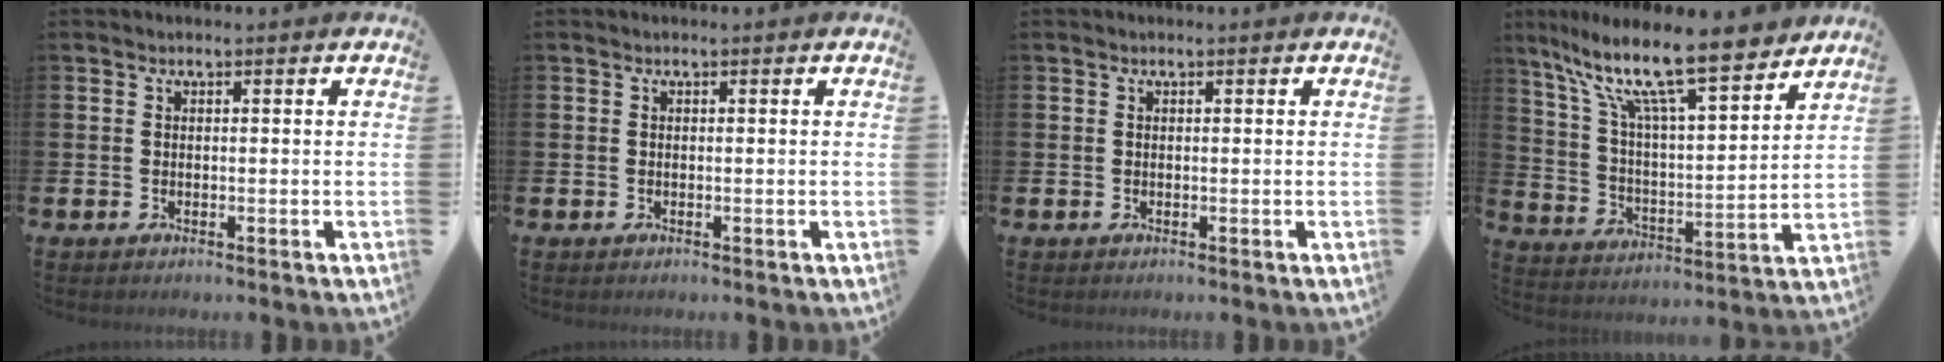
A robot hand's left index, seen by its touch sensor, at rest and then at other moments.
{"total": 0.0}
{"total": 0.0}
{"total": 14.0, "force": [11.0, 2.8, 8.3], "torque": [-0.183, -0.065, 0.187]}